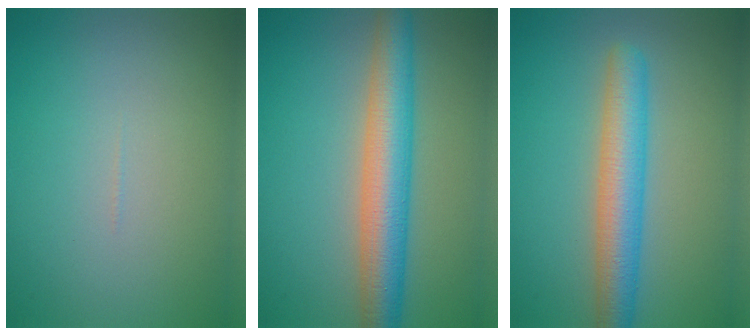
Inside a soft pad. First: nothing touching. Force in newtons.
{"total": 6.8, "press": 6.8, "slide": 0.2}
{"total": 5.4, "press": 5.4, "slide": 0.2}